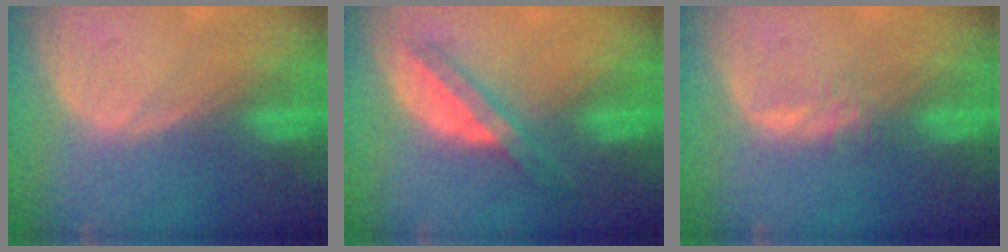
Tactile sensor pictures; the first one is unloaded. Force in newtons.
{"total": 5.9, "press": 5.4, "slide": 2.6}
{"total": 2.2, "press": 2.1, "slide": 0.2}